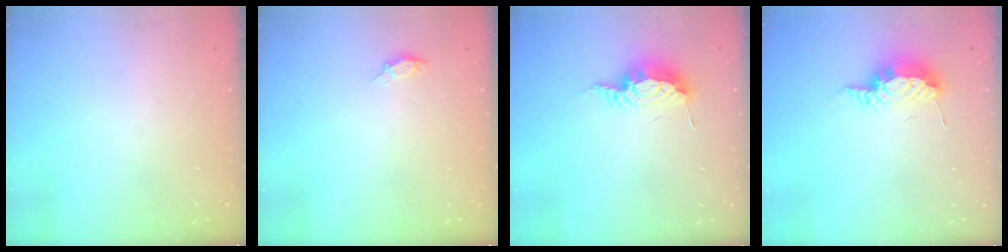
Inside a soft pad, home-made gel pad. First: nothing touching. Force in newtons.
{"total": 3.8, "press": 3.5, "slide": 1.3}
{"total": 8.5, "press": 8.4, "slide": 1.1}
{"total": 16.0, "press": 11.0, "slide": 11.6}